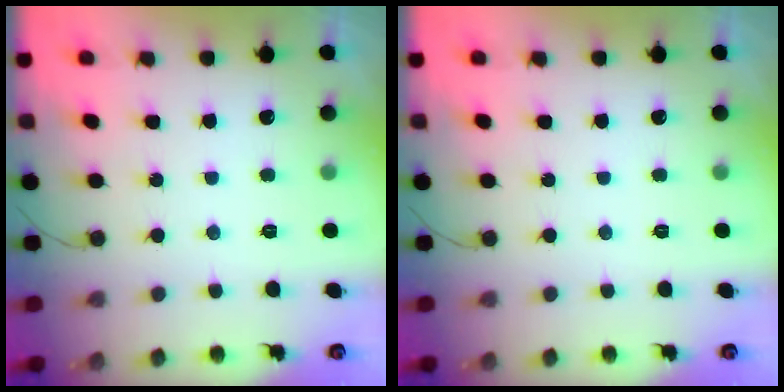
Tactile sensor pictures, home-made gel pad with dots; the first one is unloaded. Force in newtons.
{"total": 0.0}